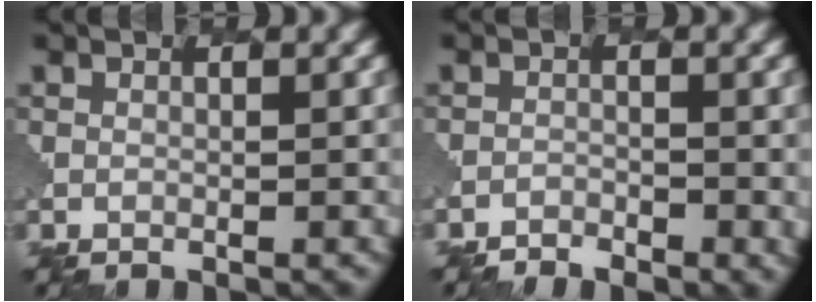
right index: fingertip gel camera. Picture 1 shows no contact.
{"total": 2.3, "force": [-2.0, 0.8, 0.6], "torque": [-0.016, 0.000, -0.034]}